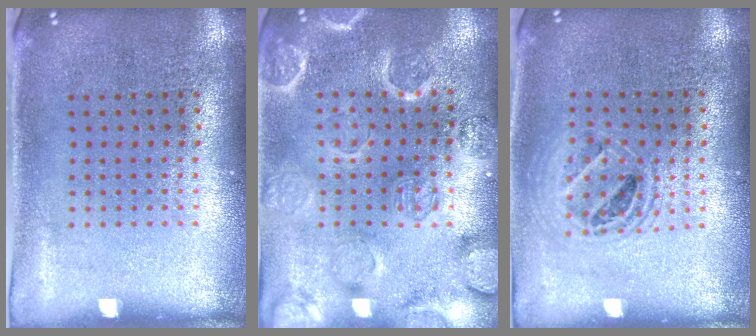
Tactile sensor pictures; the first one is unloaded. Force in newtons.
{"total": 3.1, "press": 3.0, "slide": 0.6}
{"total": 1.4, "press": 1.3, "slide": 0.6}